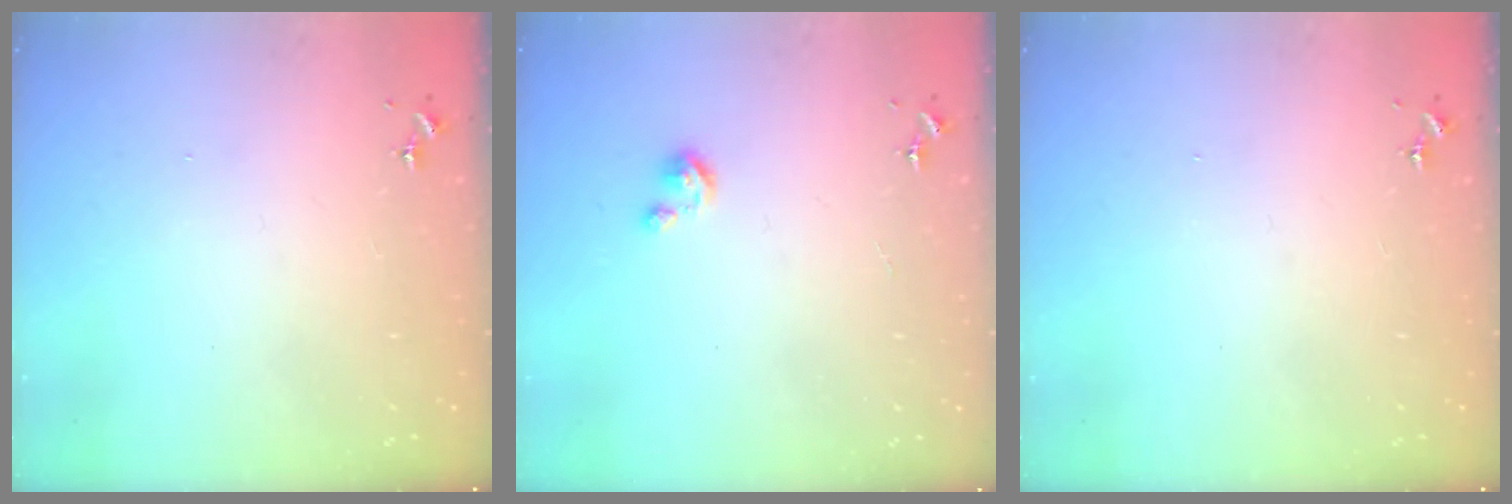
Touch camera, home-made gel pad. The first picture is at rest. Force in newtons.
{"total": 3.7, "press": 3.6, "slide": 0.4}
{"total": 0.0}